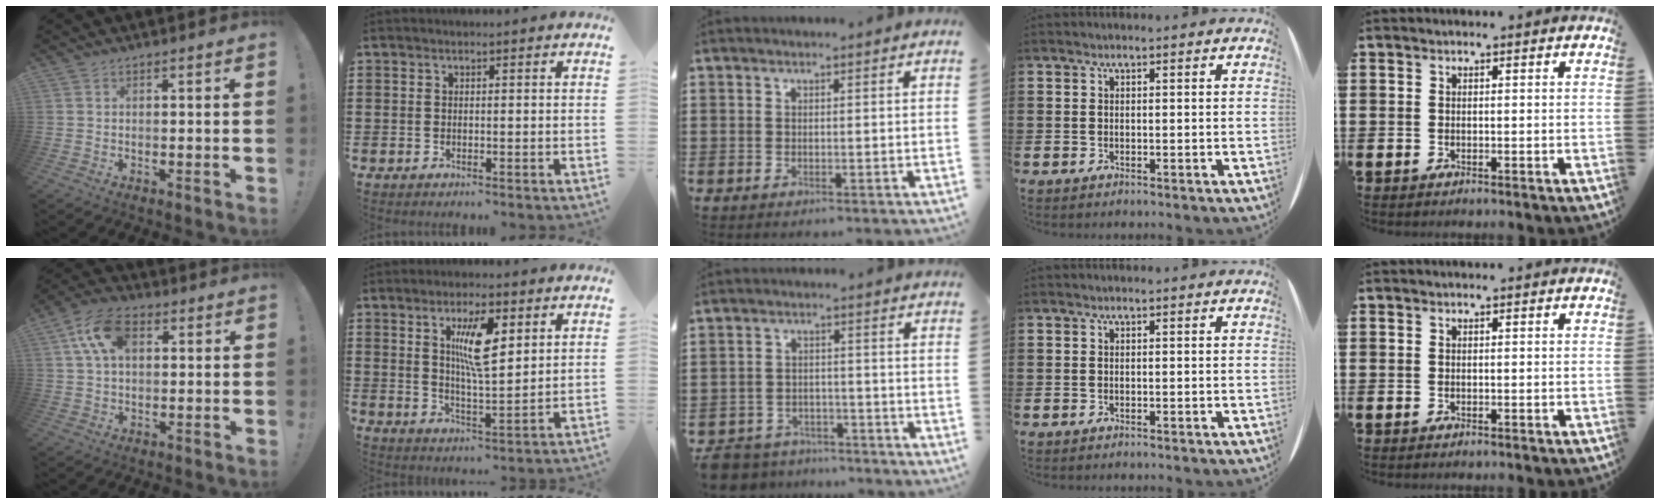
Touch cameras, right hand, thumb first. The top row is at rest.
{"thumb": {"total": 11.7, "force": [3.7, 6.9, 8.7], "torque": [-0.155, 0.006, 0.071]}, "index": {"total": 8.3, "force": [3.2, 2.5, 7.2], "torque": [-0.133, 0.000, 0.051]}, "middle": {"total": 5.1, "force": [-5.0, 1.1, 0.2], "torque": [-0.024, 0.006, -0.107]}}